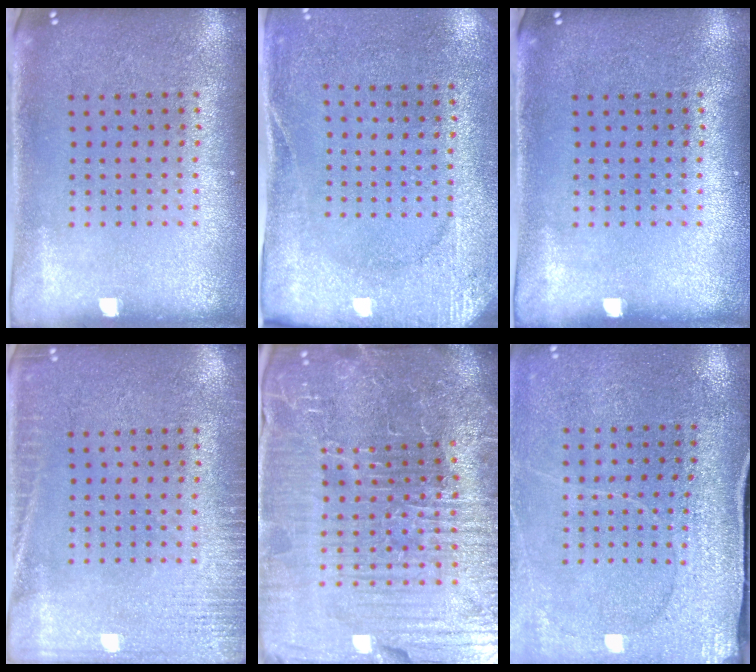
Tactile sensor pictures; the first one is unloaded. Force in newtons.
{"total": 2.7, "press": 2.3, "slide": 1.3}
{"total": 0.0}
{"total": 2.9, "press": 2.9, "slide": 0.4}
{"total": 6.9, "press": 6.3, "slide": 2.8}
{"total": 2.9, "press": 2.9, "slide": 0.4}